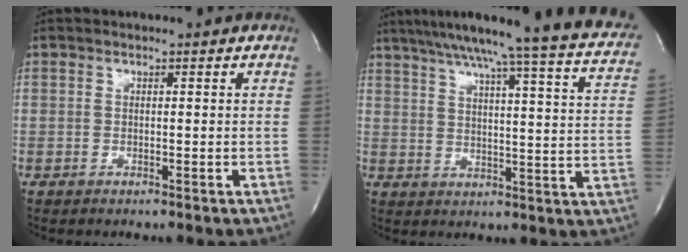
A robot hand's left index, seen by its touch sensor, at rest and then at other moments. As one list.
[{"total": 25.7, "force": [21.4, 0.4, 14.2], "torque": [-0.216, -0.030, 0.264]}]